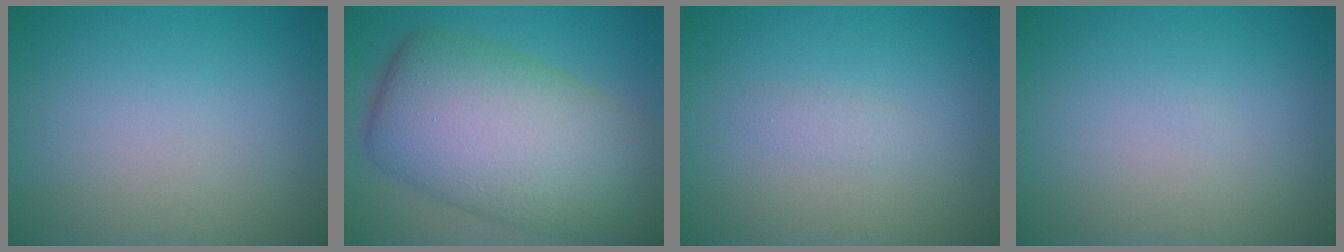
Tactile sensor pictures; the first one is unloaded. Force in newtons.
{"total": 12.2, "press": 12.2, "slide": 0.4}
{"total": 0.9, "press": 0.9, "slide": 0.0}
{"total": 0.0}